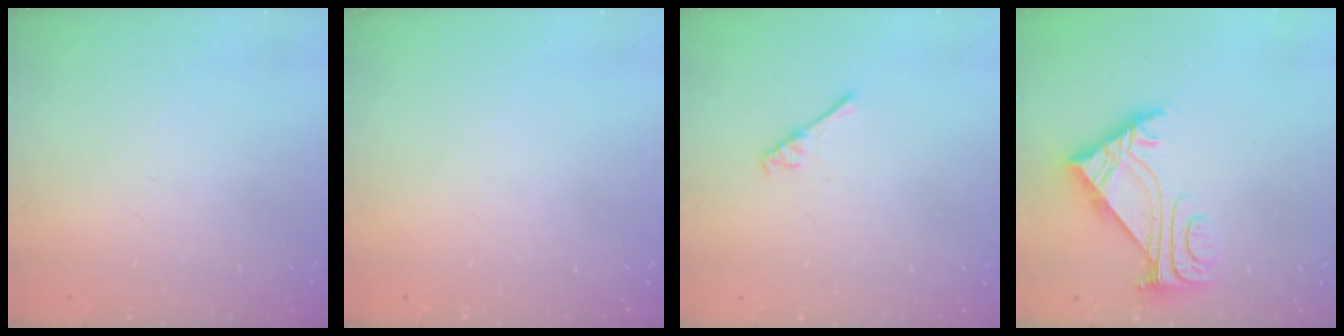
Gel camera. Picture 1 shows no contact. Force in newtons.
{"total": 0.0}
{"total": 2.6, "press": 2.6, "slide": 0.3}
{"total": 6.1, "press": 6.0, "slide": 1.1}